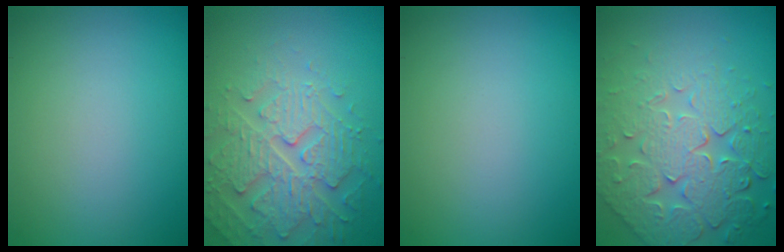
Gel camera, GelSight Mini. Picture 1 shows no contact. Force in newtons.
{"total": 4.6, "press": 4.4, "slide": 1.1}
{"total": 0.0}
{"total": 8.1, "press": 5.7, "slide": 5.7}